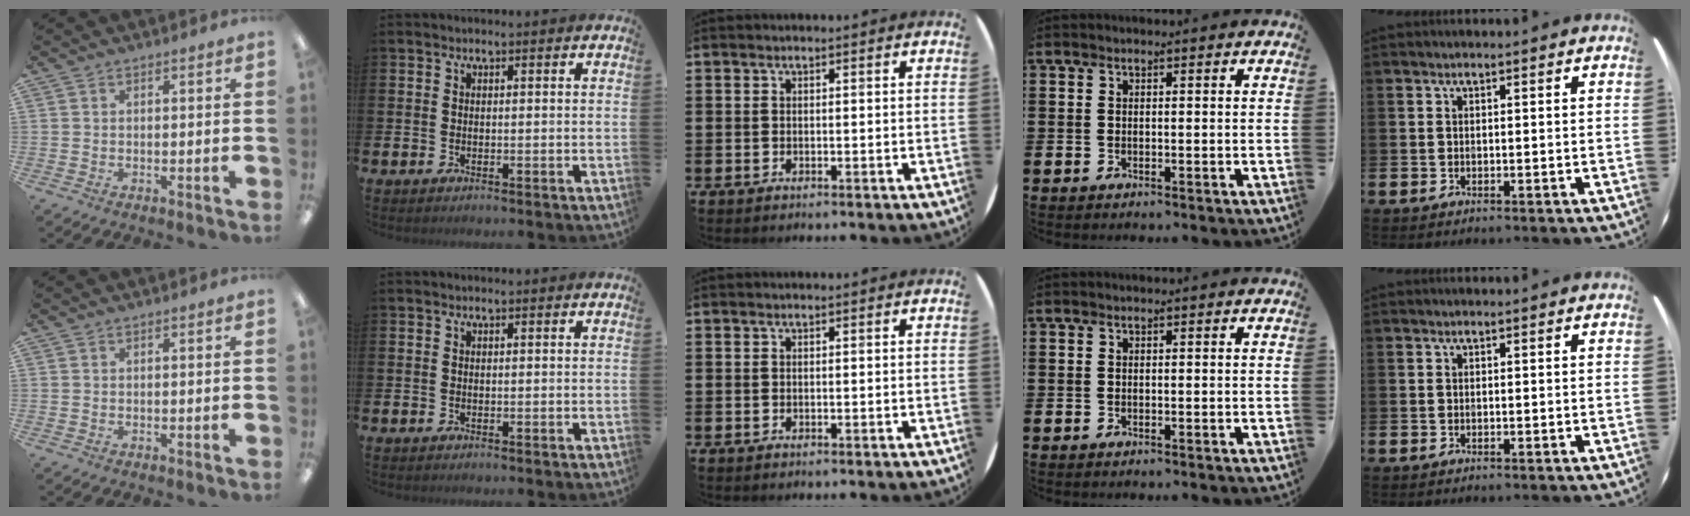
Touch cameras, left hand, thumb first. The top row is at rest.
{}